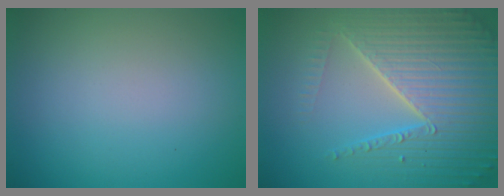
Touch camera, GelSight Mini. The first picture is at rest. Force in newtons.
{"total": 7.1, "press": 6.9, "slide": 1.6}